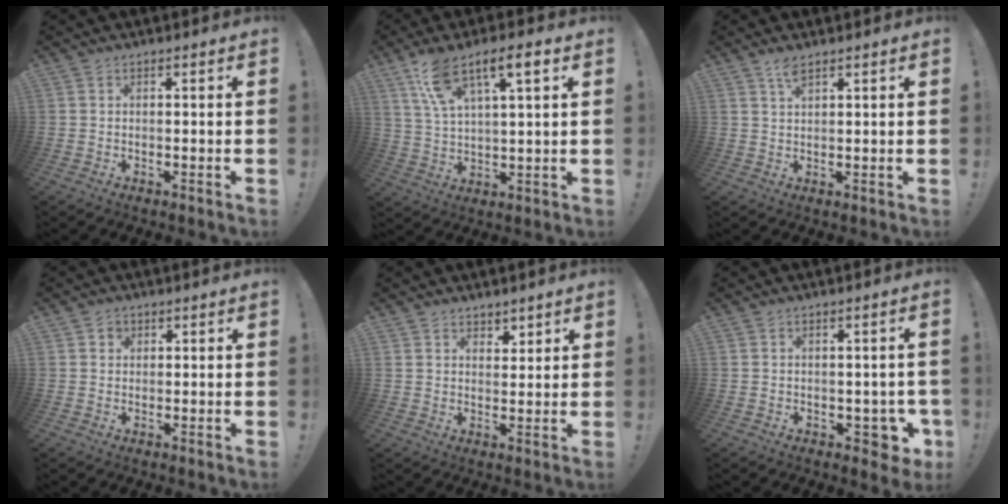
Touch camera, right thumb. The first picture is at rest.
{"total": 11.2, "force": [6.6, 3.7, 8.3], "torque": [-0.151, -0.016, 0.118]}
{"total": 3.0, "force": [2.3, 0.9, 1.8], "torque": [-0.026, -0.007, 0.038]}
{"total": 1.8, "force": [0.8, 1.5, 0.3], "torque": [0.002, -0.004, 0.013]}
{"total": 3.9, "force": [3.0, 2.4, 0.5], "torque": [0.008, -0.021, 0.054]}
{"total": 6.0, "force": [-1.9, 4.3, 3.7], "torque": [-0.035, 0.015, -0.024]}